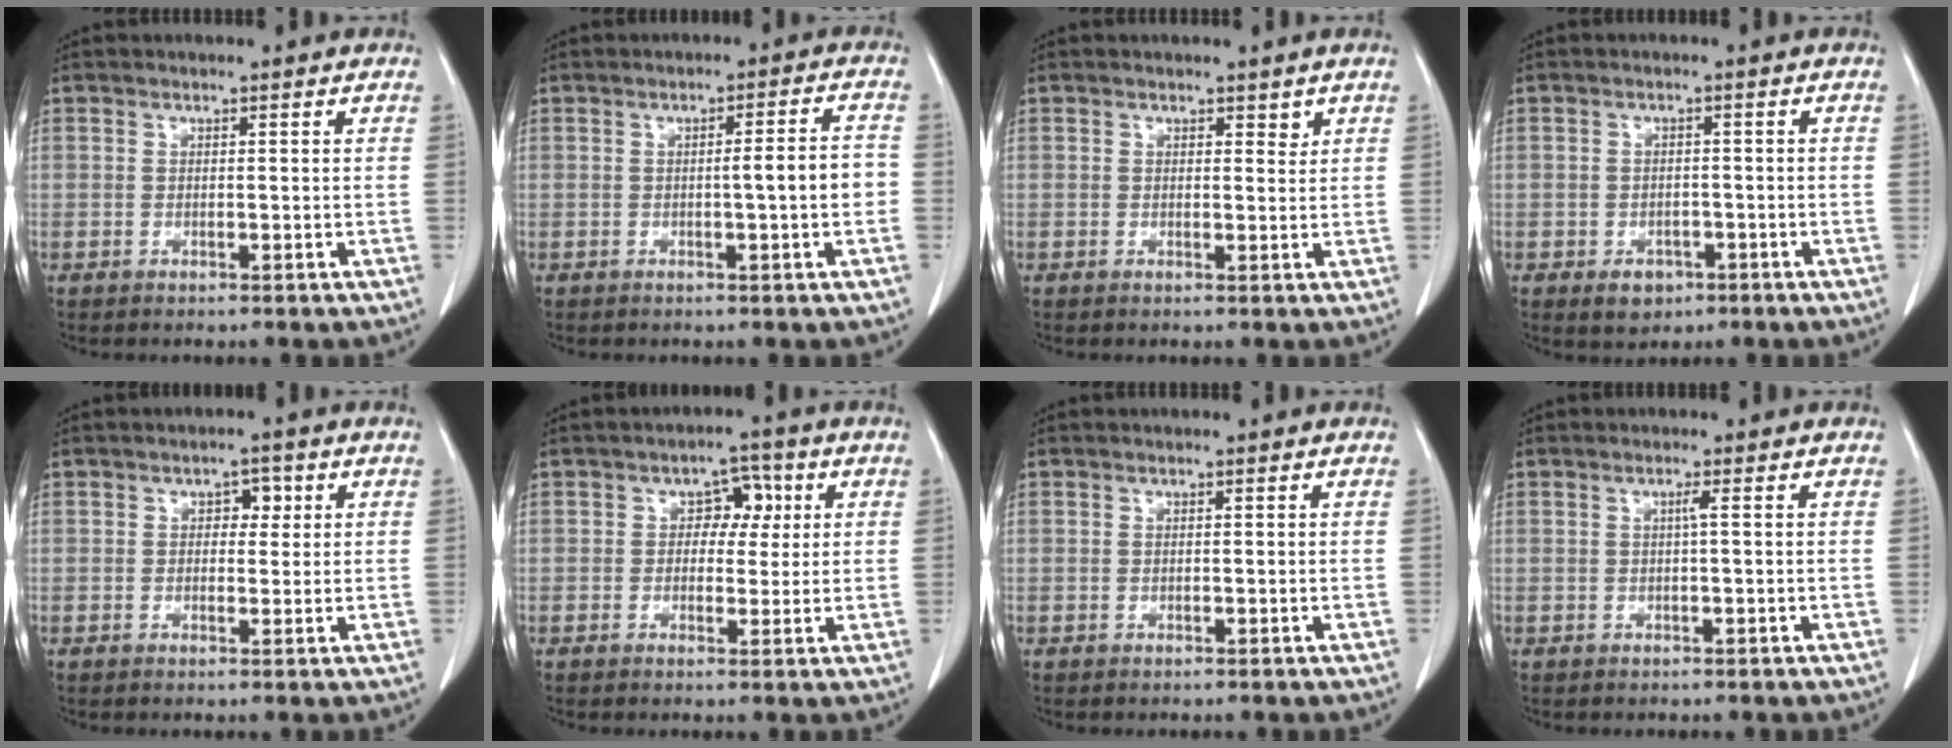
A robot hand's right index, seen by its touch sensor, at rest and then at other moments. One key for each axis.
{"total": 4.8, "fx": -0.8, "fy": 0.1, "fz": 4.8, "tx": -0.066, "ty": 0.008, "tz": -0.013}
{"total": 1.3, "fx": 0.9, "fy": 0.7, "fz": 0.6, "tx": -0.004, "ty": -0.004, "tz": 0.009}
{"total": 3.4, "fx": -1.8, "fy": 2.5, "fz": 1.4, "tx": -0.015, "ty": 0.005, "tz": -0.017}
{"total": 2.4, "fx": 0.7, "fy": 1.6, "fz": 1.7, "tx": -0.018, "ty": 0.009, "tz": 0.007}
{"total": 4.3, "fx": 0.9, "fy": 3.0, "fz": 3.0, "tx": -0.034, "ty": 0.016, "tz": 0.012}
{"total": 0.0}
{"total": 0.8, "fx": 0.0, "fy": -0.2, "fz": 0.8, "tx": -0.013, "ty": 0.002, "tz": 0.001}